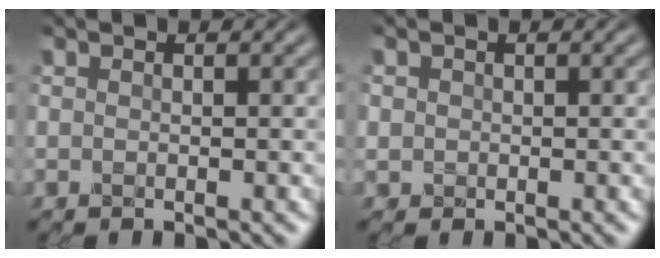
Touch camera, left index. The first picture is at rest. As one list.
[{"total": 1.1, "force": [0.1, 1.1, 0.2], "torque": [-0.002, -0.002, -0.001]}]